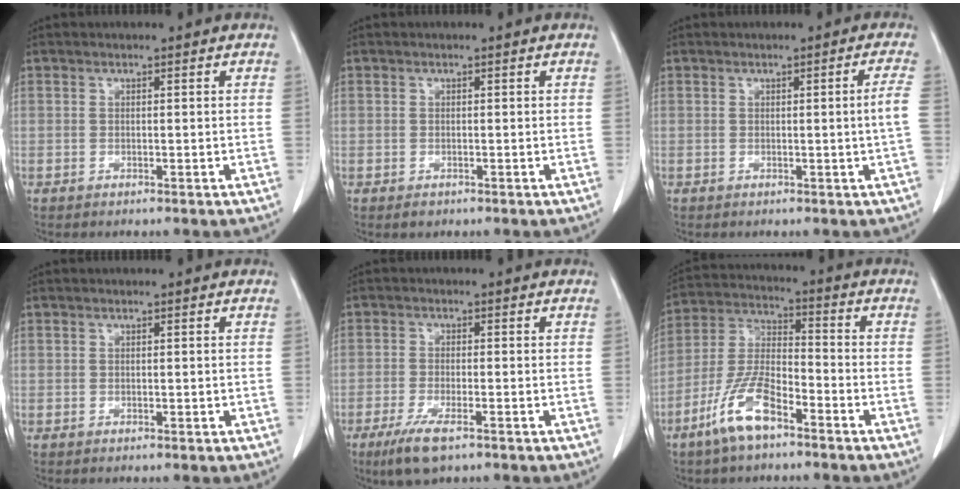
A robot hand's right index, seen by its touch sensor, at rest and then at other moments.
{"total": 1.0, "force": [-0.5, 0.9, 0.2], "torque": [0.000, 0.004, -0.003]}
{"total": 2.9, "force": [-0.4, -0.8, 2.7], "torque": [-0.036, -0.001, -0.003]}
{"total": 0.0}
{"total": 5.8, "force": [-3.6, 1.2, 4.3], "torque": [-0.090, -0.014, -0.061]}
{"total": 10.3, "force": [-6.3, 2.9, 7.6], "torque": [-0.168, -0.005, -0.127]}